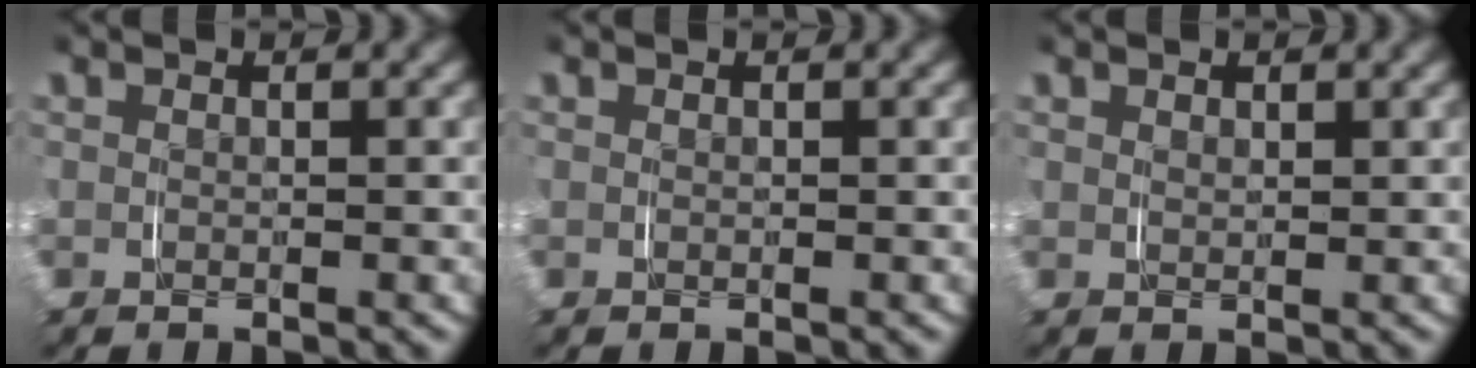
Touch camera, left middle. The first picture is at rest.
{"total": 0.0}
{"total": 0.7, "force": [0.6, 0.2, 0.3], "torque": [-0.002, -0.003, 0.014]}